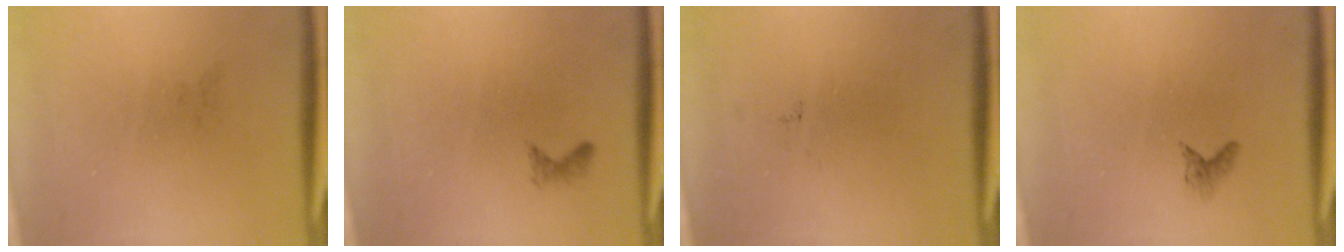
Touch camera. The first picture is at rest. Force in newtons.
{"total": 0.6}
{"total": 0.0}
{"total": 0.7}